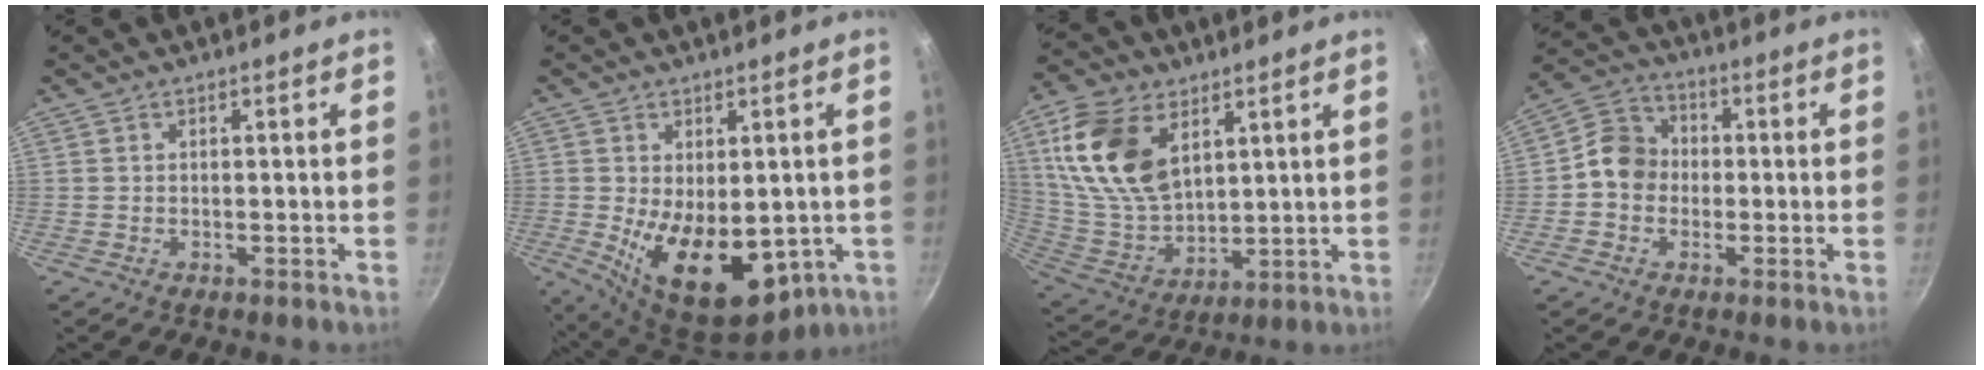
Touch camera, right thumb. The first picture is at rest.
{"total": 15.4, "force": [-2.3, 9.0, 12.3], "torque": [-0.173, -0.030, -0.009]}
{"total": 18.4, "force": [7.2, 11.3, 12.5], "torque": [-0.227, -0.028, 0.152]}
{"total": 8.0, "force": [-0.8, 7.0, 3.8], "torque": [-0.037, 0.021, -0.036]}